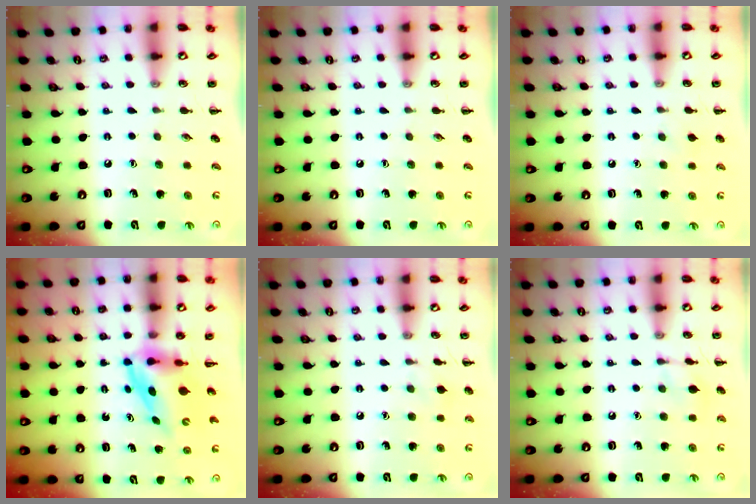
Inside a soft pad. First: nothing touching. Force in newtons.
{"total": 0.0}
{"total": 4.1, "press": 3.8, "slide": 1.6}
{"total": 3.7, "press": 3.6, "slide": 0.6}
{"total": 6.0, "press": 5.6, "slide": 2.0}
{"total": 7.2, "press": 7.1, "slide": 1.4}